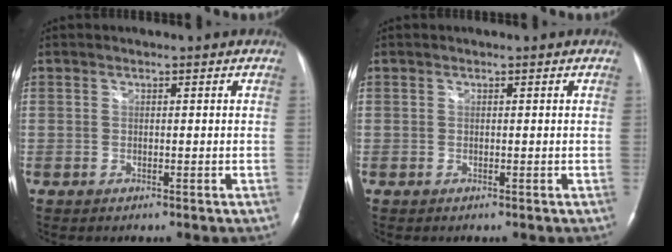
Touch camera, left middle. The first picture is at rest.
{"total": 0.0}